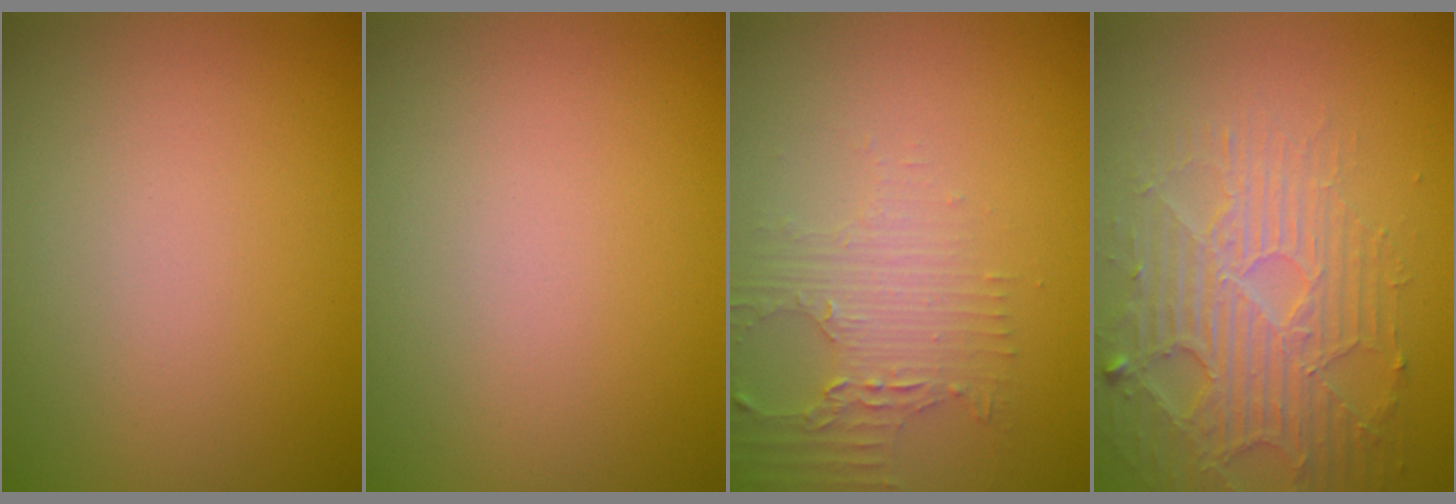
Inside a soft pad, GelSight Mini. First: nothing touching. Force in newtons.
{"total": 0.0}
{"total": 3.0, "press": 2.5, "slide": 1.7}
{"total": 4.6, "press": 4.1, "slide": 2.1}